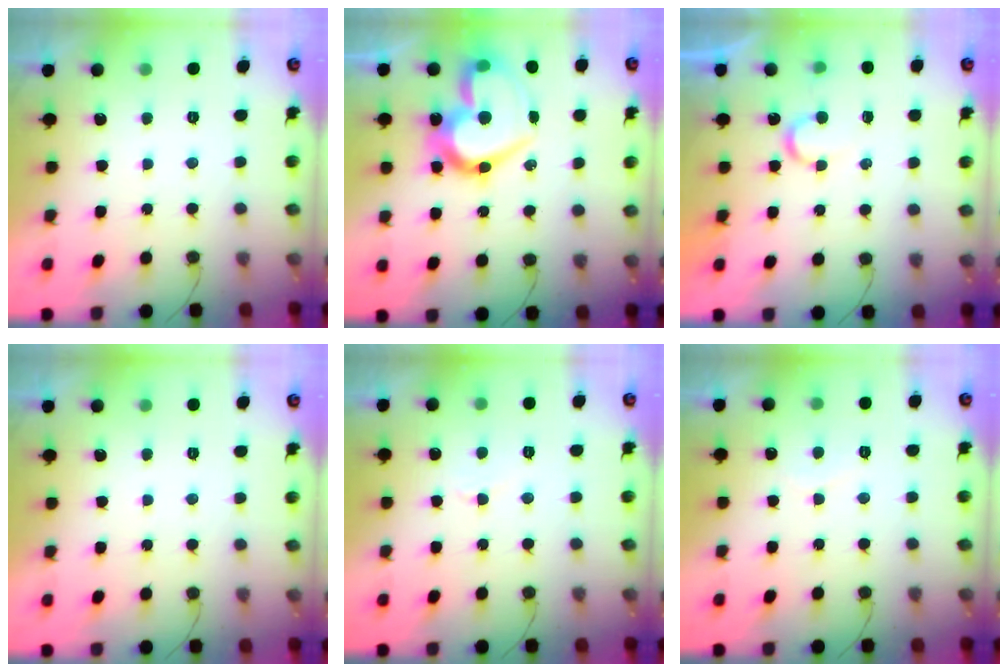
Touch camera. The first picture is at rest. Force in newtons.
{"total": 22.3, "press": 22.2, "slide": 1.7}
{"total": 6.8, "press": 6.8, "slide": 0.3}
{"total": 0.0}
{"total": 3.5, "press": 3.5, "slide": 0.4}
{"total": 3.9, "press": 3.9, "slide": 0.2}